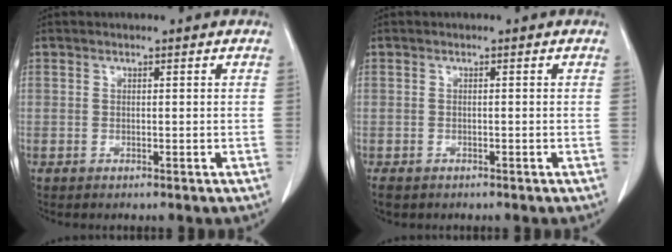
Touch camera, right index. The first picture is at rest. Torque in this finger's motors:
{"motor_torque": [-0.60, 0.07, -0.31, -0.21]}